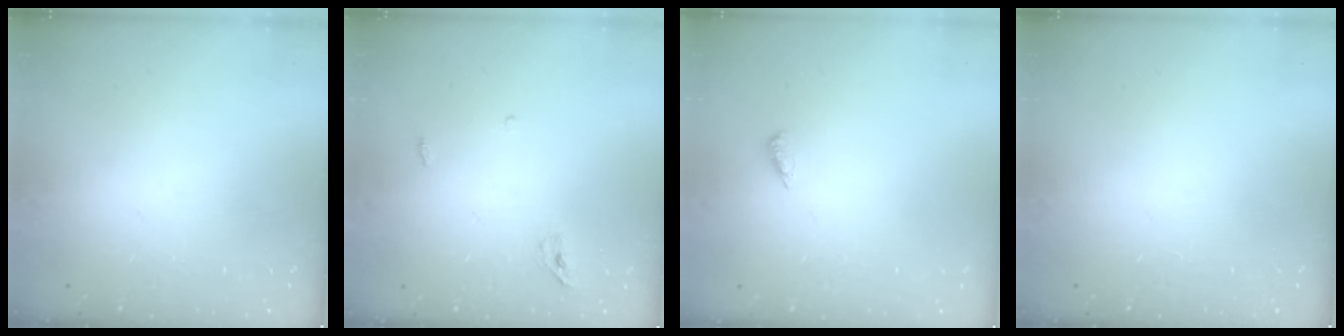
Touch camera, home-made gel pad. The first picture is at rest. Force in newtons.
{"total": 3.7, "press": 3.6, "slide": 1.0}
{"total": 2.6, "press": 2.2, "slide": 1.3}
{"total": 0.0}